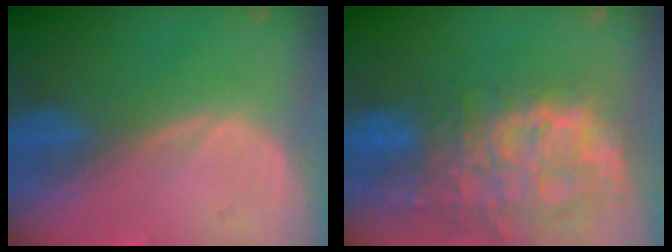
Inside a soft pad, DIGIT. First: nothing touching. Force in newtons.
{"total": 13.8, "press": 11.2, "slide": 8.0}